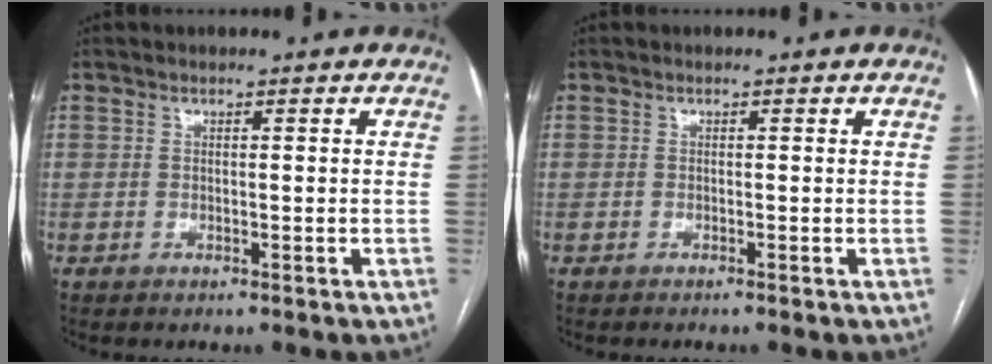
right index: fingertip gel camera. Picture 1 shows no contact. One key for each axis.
{"total": 0.0}